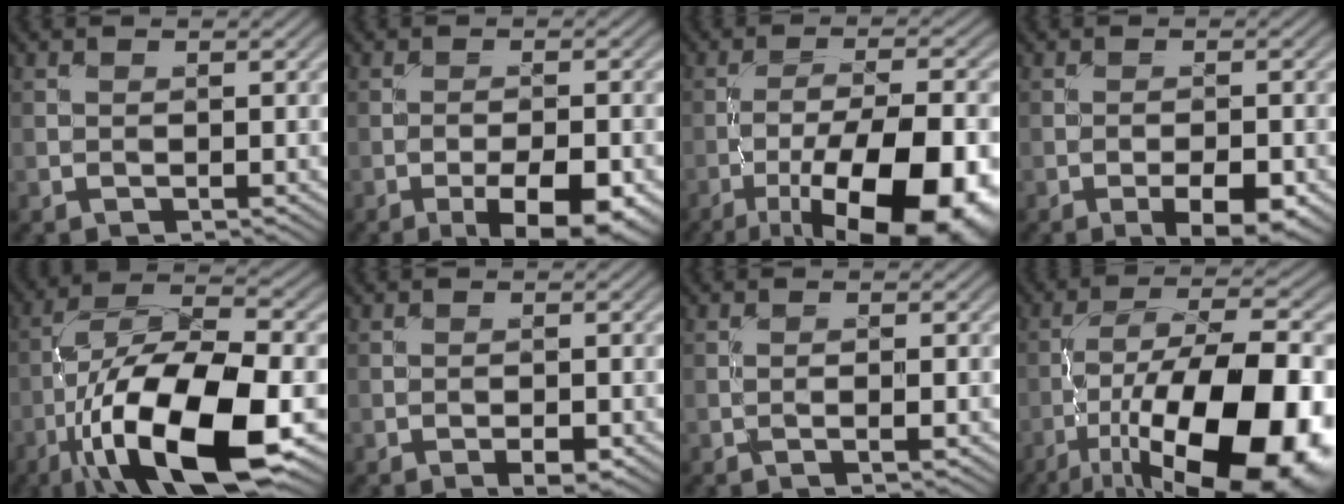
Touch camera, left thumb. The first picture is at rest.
{"total": 7.4, "force": [-3.7, 2.3, 6.0], "torque": [-0.092, -0.002, -0.051]}
{"total": 16.8, "force": [-8.2, 5.7, 13.4], "torque": [-0.205, -0.014, -0.121]}
{"total": 5.1, "force": [-2.5, 1.7, 4.1], "torque": [-0.061, 0.003, -0.034]}
{"total": 17.2, "force": [-6.8, 6.4, 14.4], "torque": [-0.270, -0.007, -0.125]}
{"total": 2.0, "force": [-1.0, 0.7, 1.5], "torque": [-0.023, 0.001, -0.018]}
{"total": 1.0, "force": [-0.2, 0.1, 1.0], "torque": [-0.018, 0.002, -0.005]}
{"total": 19.9, "force": [-8.8, 7.5, 16.2], "torque": [-0.260, -0.006, -0.138]}